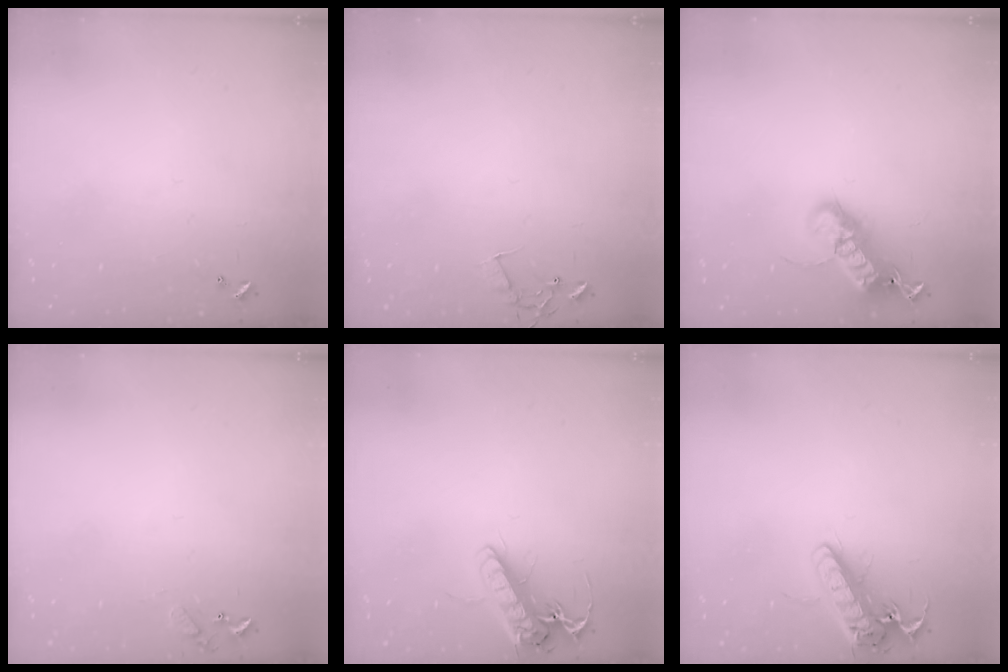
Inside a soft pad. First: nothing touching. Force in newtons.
{"total": 7.1, "press": 7.1, "slide": 0.5}
{"total": 21.0, "press": 21.0, "slide": 0.4}
{"total": 5.5, "press": 5.5, "slide": 0.4}
{"total": 13.8, "press": 13.6, "slide": 2.4}
{"total": 15.0, "press": 14.7, "slide": 2.8}